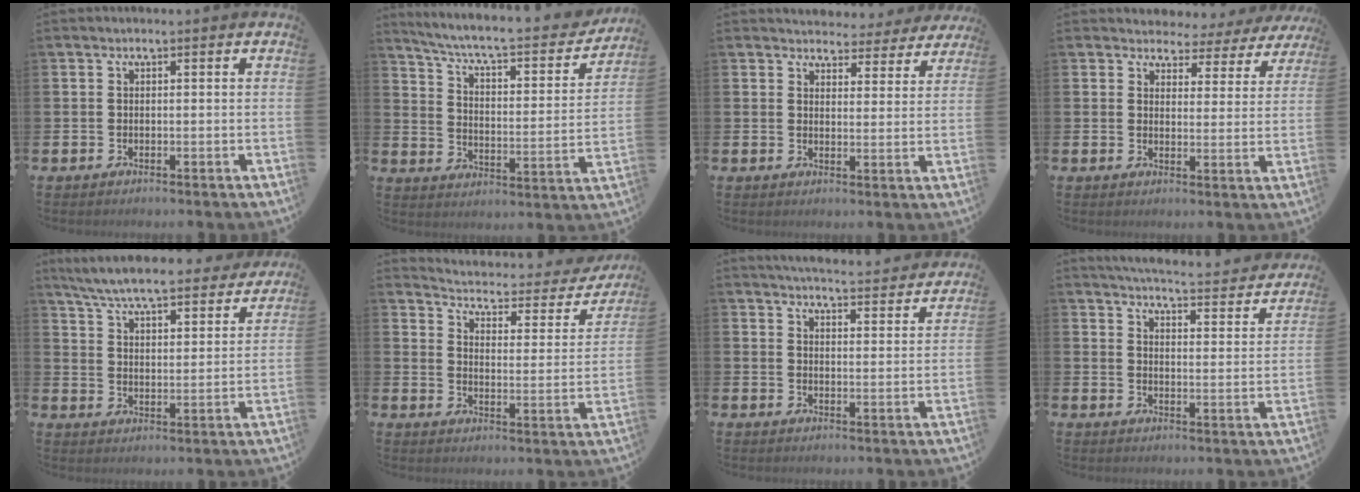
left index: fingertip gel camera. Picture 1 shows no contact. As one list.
[{"total": 6.7, "force": [6.0, 1.1, 2.8], "torque": [-0.078, -0.047, 0.095]}, {"total": 4.3, "force": [4.0, 1.4, 0.0], "torque": [-0.008, -0.029, 0.070]}, {"total": 3.4, "force": [3.0, 1.7, 0.0], "torque": [-0.017, -0.024, 0.047]}, {"total": 7.3, "force": [6.9, 0.7, 2.2], "torque": [-0.065, -0.045, 0.119]}, {"total": 3.8, "force": [3.5, 1.2, 0.8], "torque": [-0.037, -0.036, 0.049]}, {"total": 5.5, "force": [5.5, 0.1, 0.5], "torque": [-0.024, -0.037, 0.097]}, {"total": 5.2, "force": [5.1, 0.0, 0.9], "torque": [-0.034, -0.041, 0.086]}]